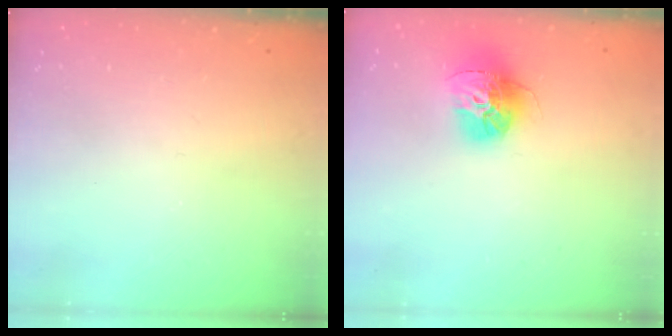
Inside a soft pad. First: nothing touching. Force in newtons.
{"total": 15.0, "press": 14.9, "slide": 1.5}